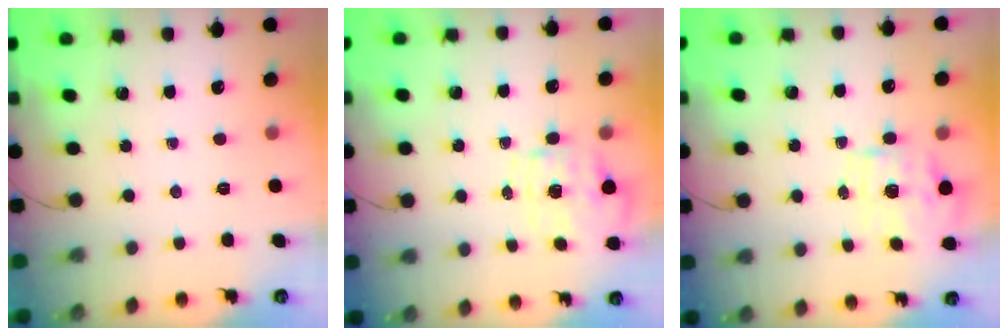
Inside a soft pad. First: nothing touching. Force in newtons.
{"total": 1.6, "press": 1.5, "slide": 0.5}
{"total": 1.8, "press": 1.7, "slide": 0.6}